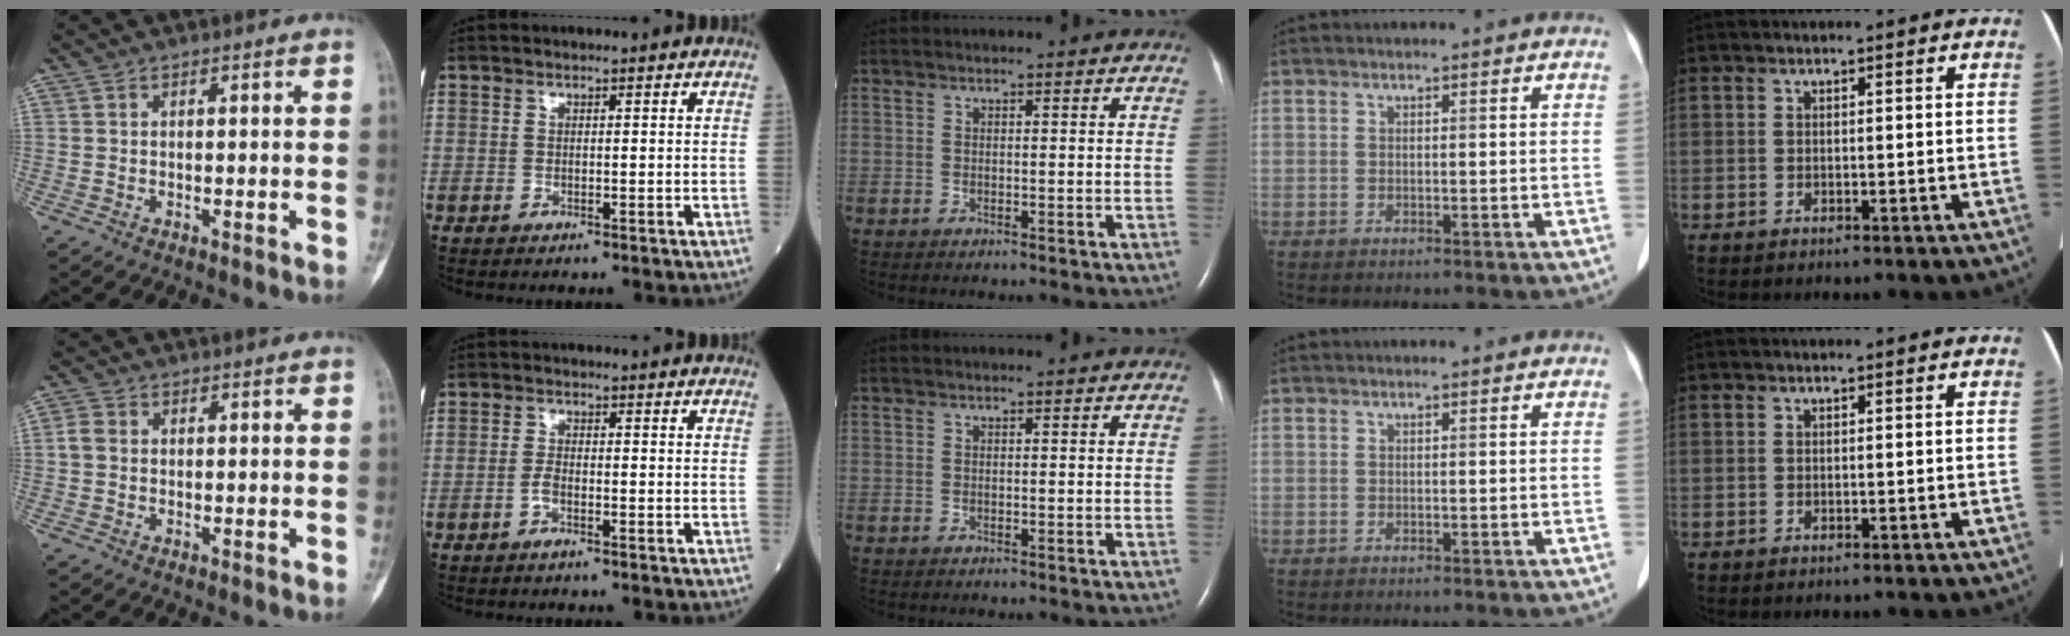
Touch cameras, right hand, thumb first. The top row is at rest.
{"thumb": {"total": 2.2, "force": [-0.1, 1.8, 1.2], "torque": [-0.021, 0.005, -0.008]}, "index": {"total": 1.9, "force": [-1.0, 0.5, 1.5], "torque": [-0.033, 0.001, -0.022]}}